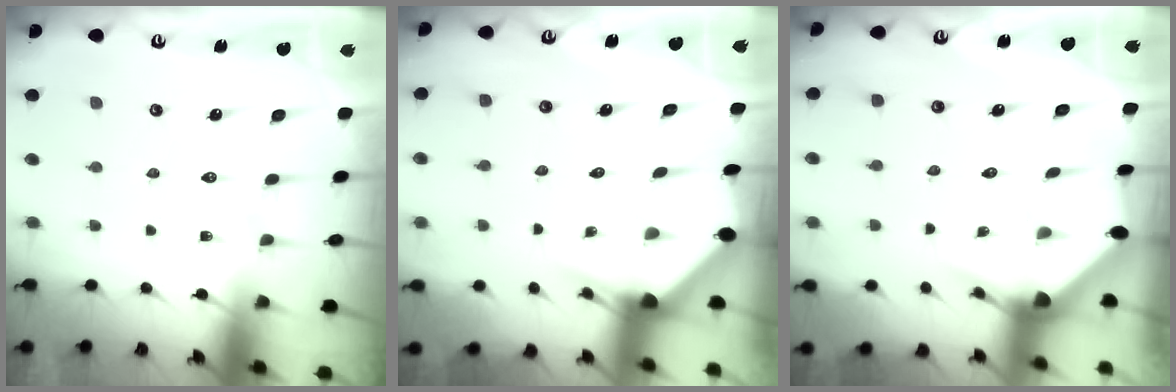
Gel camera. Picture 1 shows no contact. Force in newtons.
{"total": 2.7, "press": 2.7, "slide": 0.2}
{"total": 2.8, "press": 2.8, "slide": 0.3}